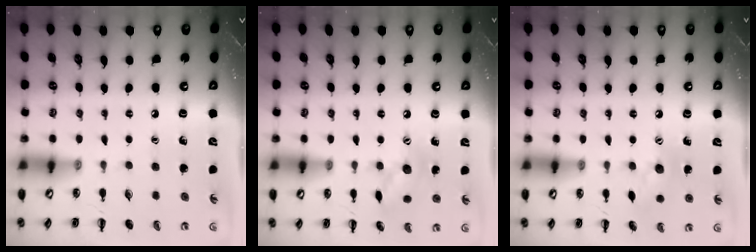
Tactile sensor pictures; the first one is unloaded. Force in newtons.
{"total": 8.9, "press": 8.8, "slide": 1.0}
{"total": 8.5, "press": 8.4, "slide": 1.1}